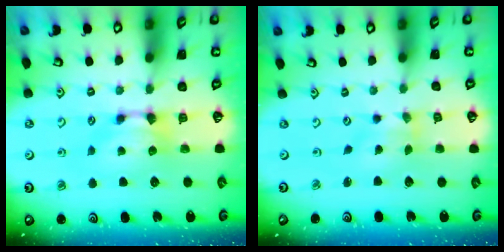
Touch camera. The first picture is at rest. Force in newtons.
{"total": 1.7, "press": 1.3, "slide": 1.1}